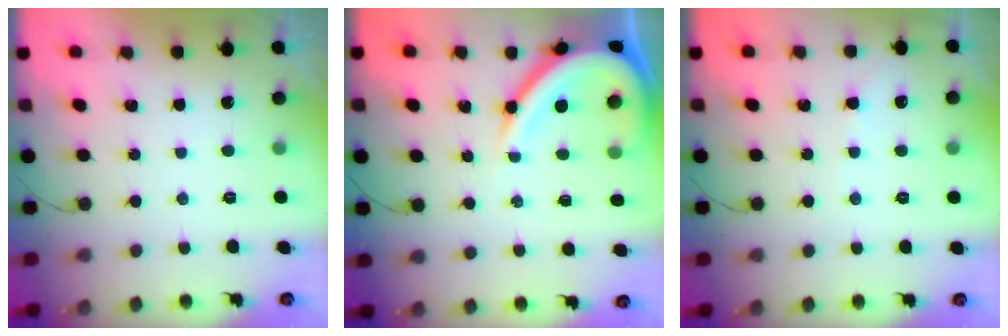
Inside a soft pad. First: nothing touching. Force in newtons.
{"total": 13.4, "press": 13.3, "slide": 1.4}
{"total": 3.4, "press": 3.4, "slide": 0.5}